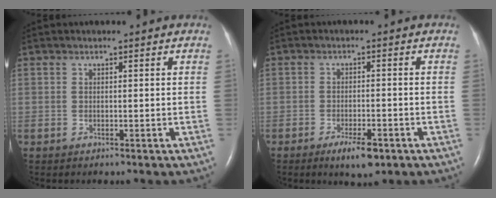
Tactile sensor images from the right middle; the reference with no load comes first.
{"total": 4.8, "force": [-2.9, 1.2, 3.6], "torque": [-0.065, -0.006, -0.041]}